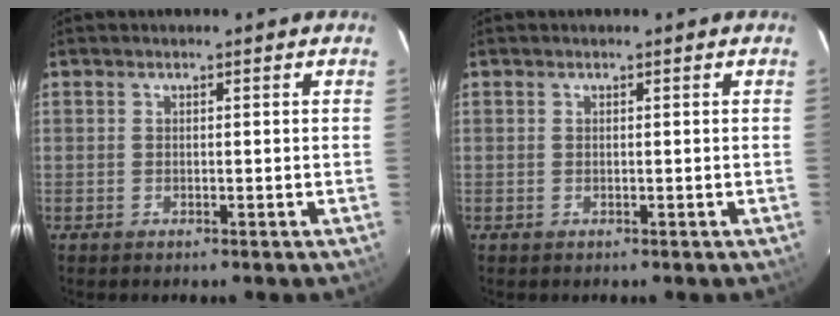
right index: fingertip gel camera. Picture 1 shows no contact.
{"total": 0.0}